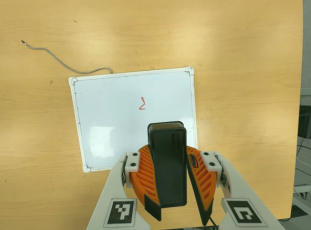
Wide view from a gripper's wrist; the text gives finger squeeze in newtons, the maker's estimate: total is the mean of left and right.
{"total": 10.3, "left": 10.4, "right": 10.2}